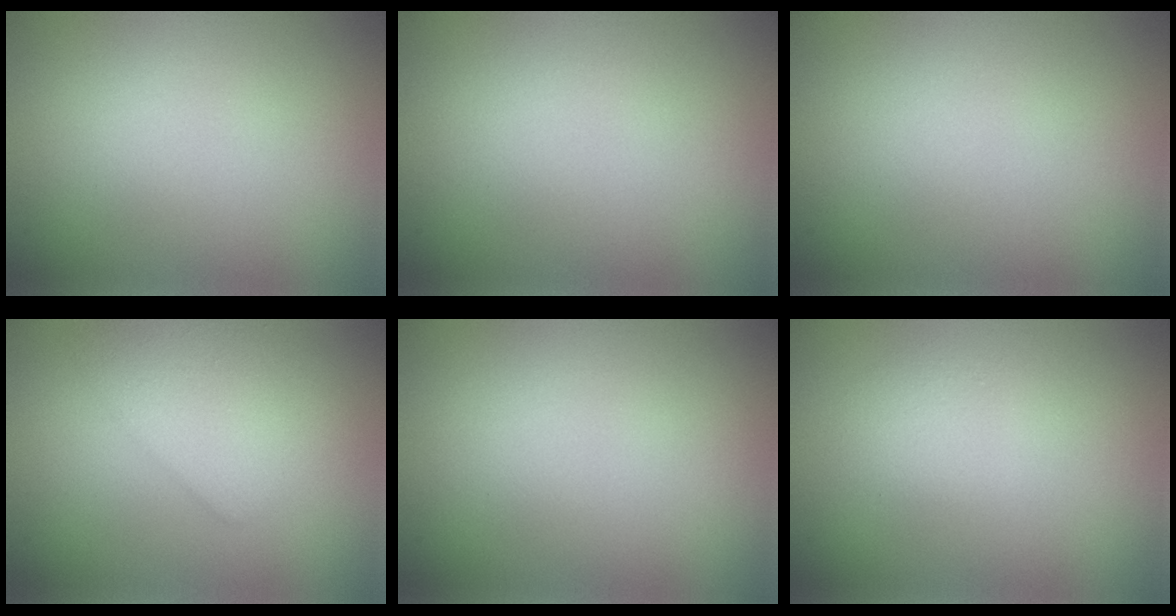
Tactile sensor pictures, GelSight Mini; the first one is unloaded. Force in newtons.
{"total": 0.0}
{"total": 0.0}
{"total": 3.5, "press": 3.5, "slide": 0.3}
{"total": 0.0}
{"total": 1.3, "press": 1.3, "slide": 0.1}